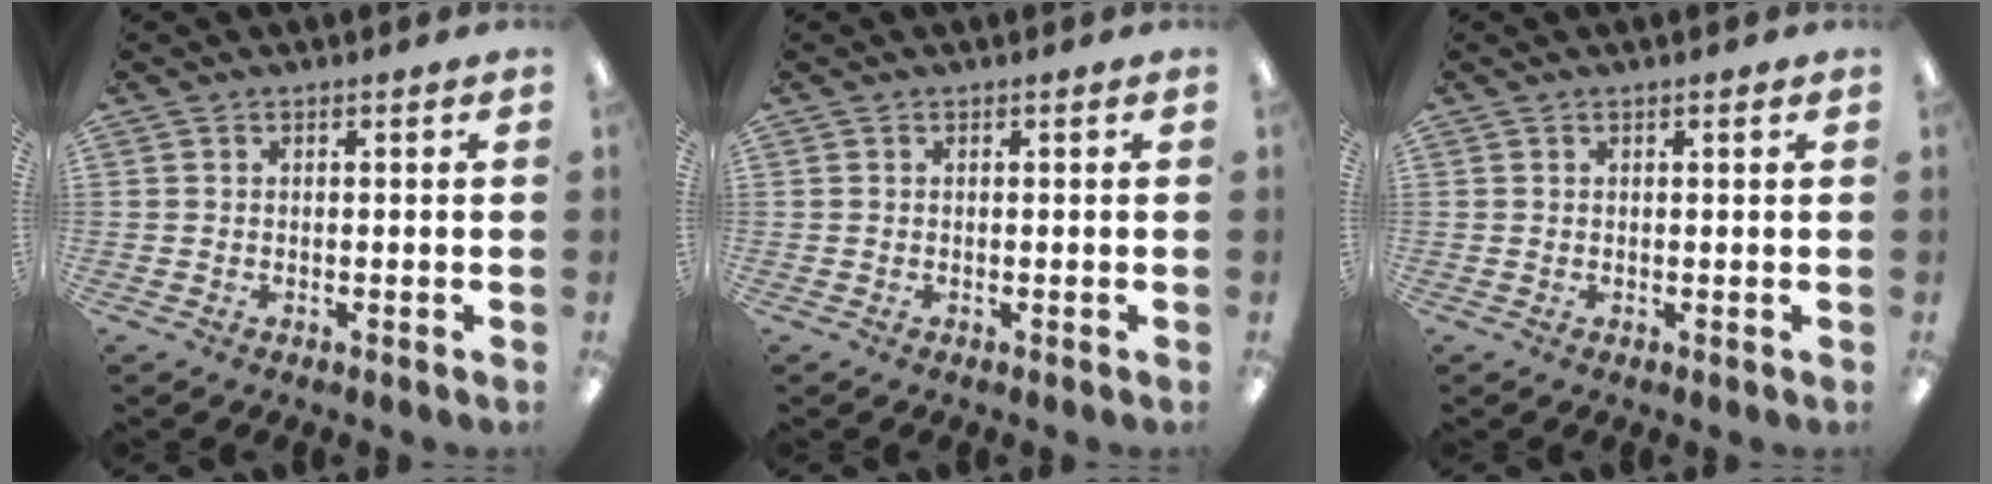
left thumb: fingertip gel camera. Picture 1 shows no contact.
{"total": 0.0}
{"total": 0.5, "force": [0.4, 0.0, 0.4], "torque": [-0.008, 0.002, 0.006]}